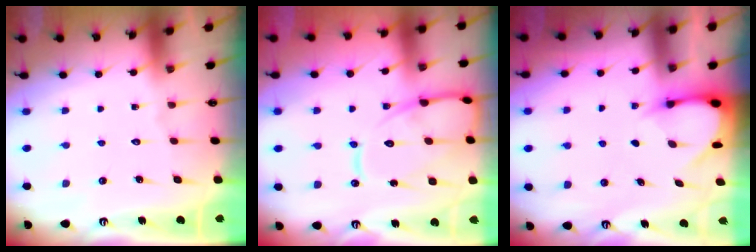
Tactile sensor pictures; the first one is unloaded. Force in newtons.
{"total": 13.1, "press": 13.1, "slide": 1.2}
{"total": 3.8, "press": 3.8, "slide": 0.4}